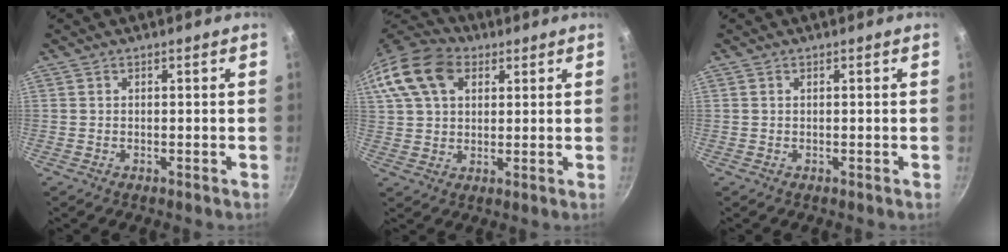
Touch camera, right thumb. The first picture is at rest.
{"total": 17.5, "force": [6.7, 12.2, 10.6], "torque": [-0.220, 0.026, 0.112]}
{"total": 0.0}